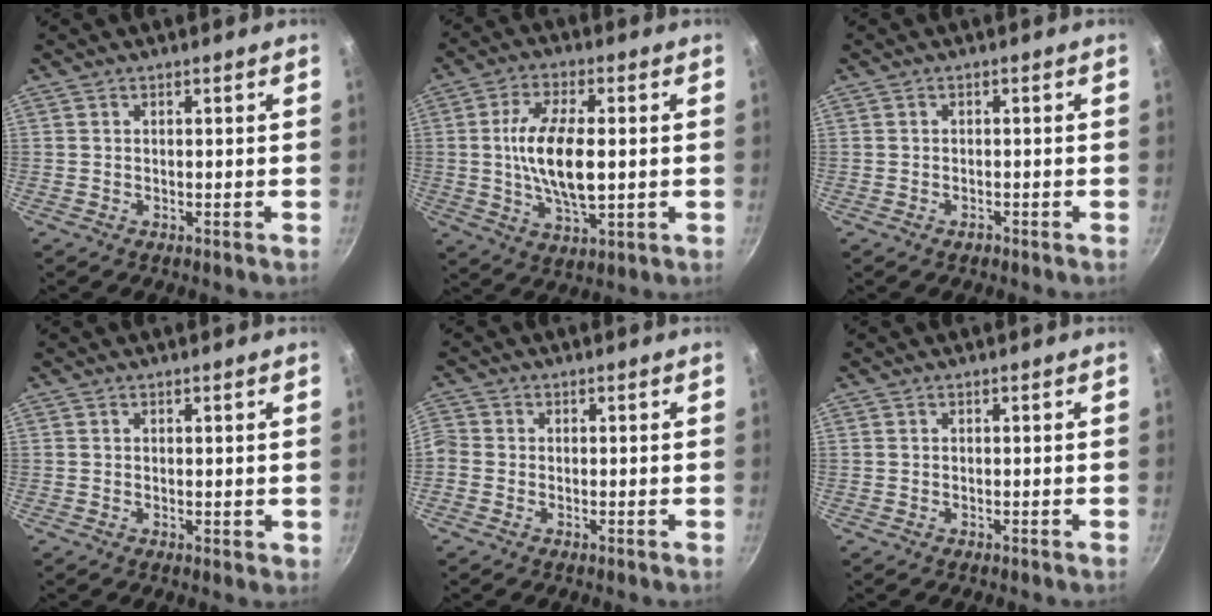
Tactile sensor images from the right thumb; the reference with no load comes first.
{"total": 13.0, "force": [0.3, 5.6, 11.7], "torque": [-0.216, 0.003, 0.005]}
{"total": 1.0, "force": [-0.7, 0.6, 0.3], "torque": [-0.006, 0.008, -0.012]}
{"total": 1.1, "force": [0.4, 0.6, 0.8], "torque": [-0.008, -0.002, 0.004]}
{"total": 2.7, "force": [-0.9, 2.4, 1.0], "torque": [-0.024, 0.005, -0.028]}
{"total": 0.0}